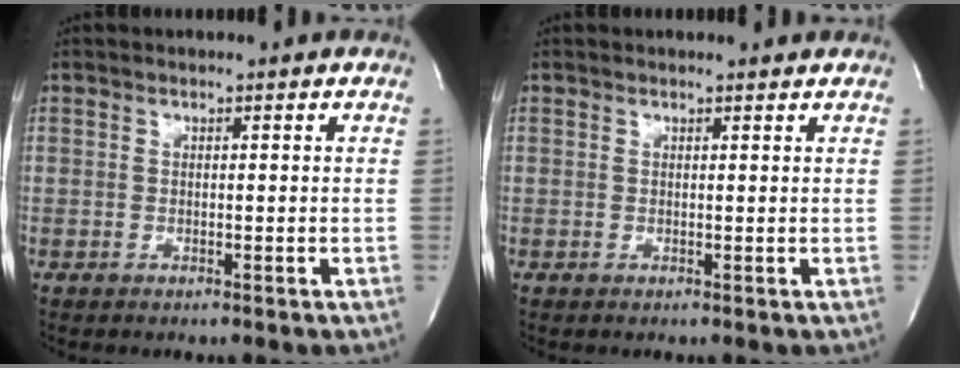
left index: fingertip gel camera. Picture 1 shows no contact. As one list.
[{"total": 1.3, "force": [1.3, 0.1, 0.1], "torque": [-0.011, -0.003, 0.013]}]